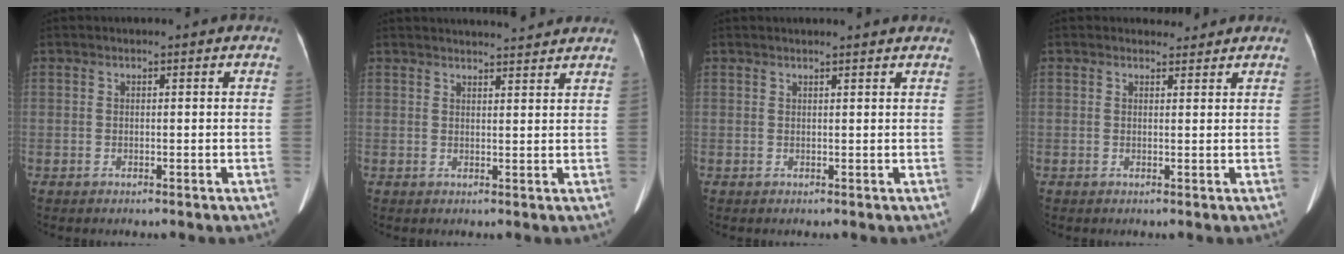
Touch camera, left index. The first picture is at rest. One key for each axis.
{"total": 6.9, "fx": 6.7, "fy": 0.1, "fz": 1.7, "tx": -0.025, "ty": 0.014, "tz": 0.078}
{"total": 3.4, "fx": 3.2, "fy": -0.1, "fz": 1.0, "tx": -0.015, "ty": 0.010, "tz": 0.033}
{"total": 1.4, "fx": 1.3, "fy": 0.6, "fz": -0.2, "tx": 0.001, "ty": -0.001, "tz": 0.018}